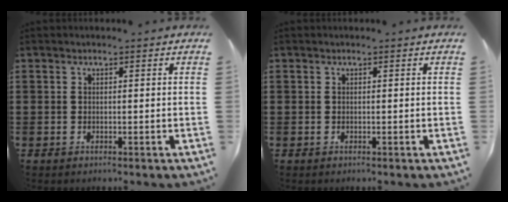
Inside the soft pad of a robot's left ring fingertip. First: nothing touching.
{"total": 0.0}